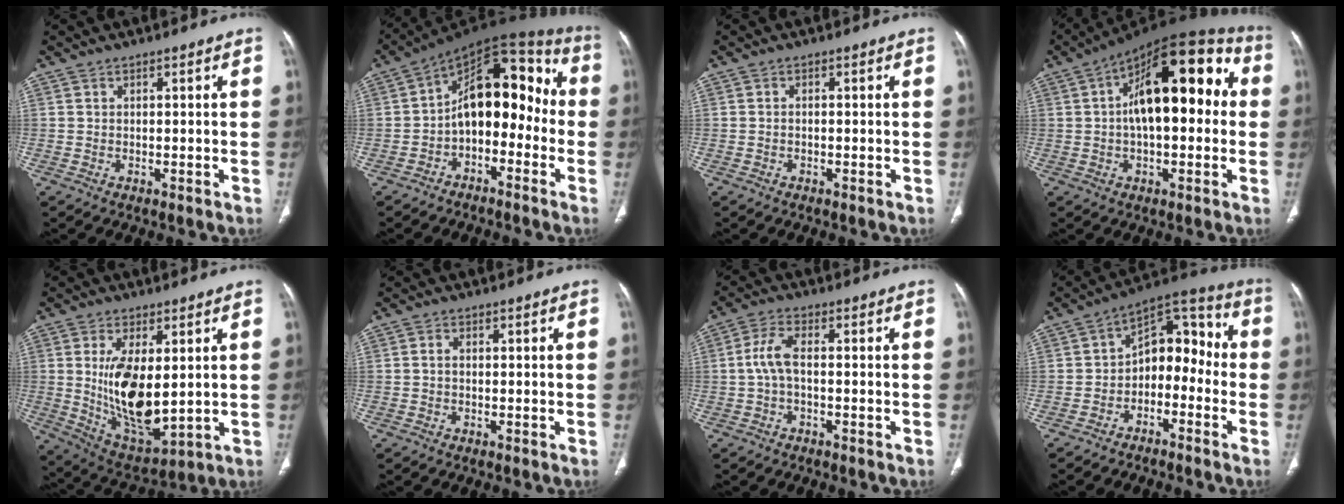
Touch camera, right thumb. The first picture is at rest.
{"total": 15.8, "force": [-2.3, 9.4, 12.4], "torque": [-0.145, 0.072, -0.049]}
{"total": 0.0}
{"total": 21.3, "force": [2.7, 10.0, 18.6], "torque": [-0.254, 0.046, 0.028]}
{"total": 14.9, "force": [1.5, 6.8, 13.2], "torque": [-0.226, -0.027, 0.047]}
{"total": 0.8, "force": [-0.1, 0.5, 0.6], "torque": [-0.009, 0.002, -0.004]}
{"total": 4.6, "force": [-0.4, 1.7, 4.2], "torque": [-0.102, 0.014, -0.012]}
{"total": 11.6, "force": [-2.9, 7.7, 8.2], "torque": [-0.081, 0.066, -0.060]}